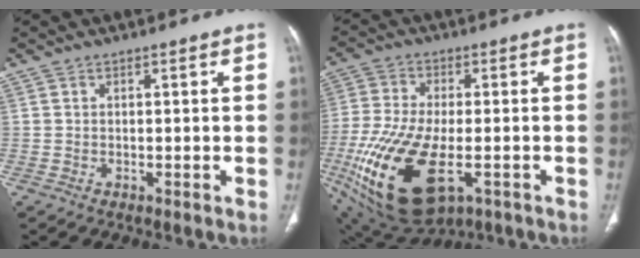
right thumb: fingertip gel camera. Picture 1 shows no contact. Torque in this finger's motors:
{"motor_torque": [1.53, -0.11, 2.29, -0.48, 0.69]}